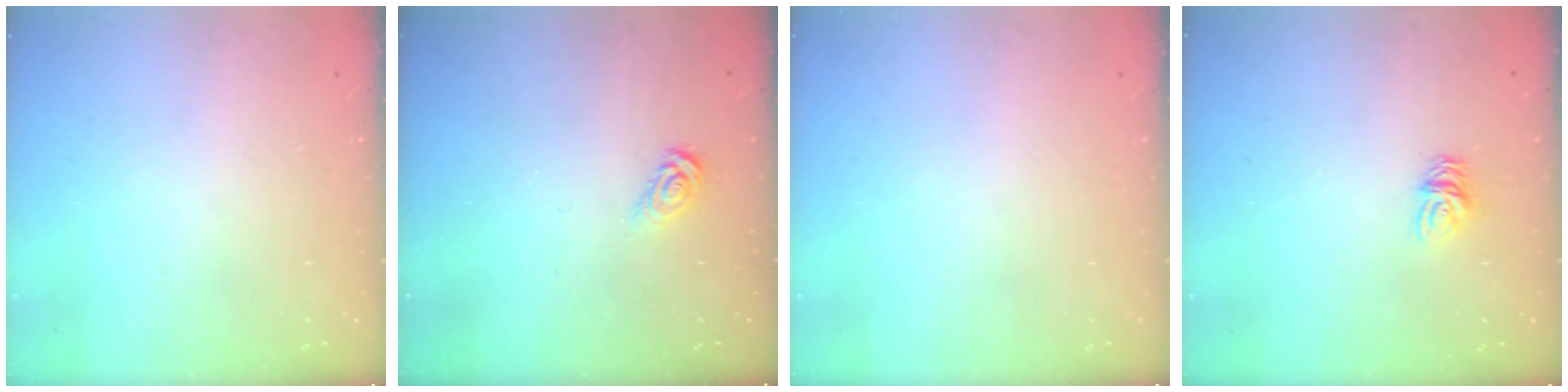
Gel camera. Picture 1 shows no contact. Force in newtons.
{"total": 3.6, "press": 3.6, "slide": 0.1}
{"total": 0.0}
{"total": 4.5, "press": 4.4, "slide": 0.3}